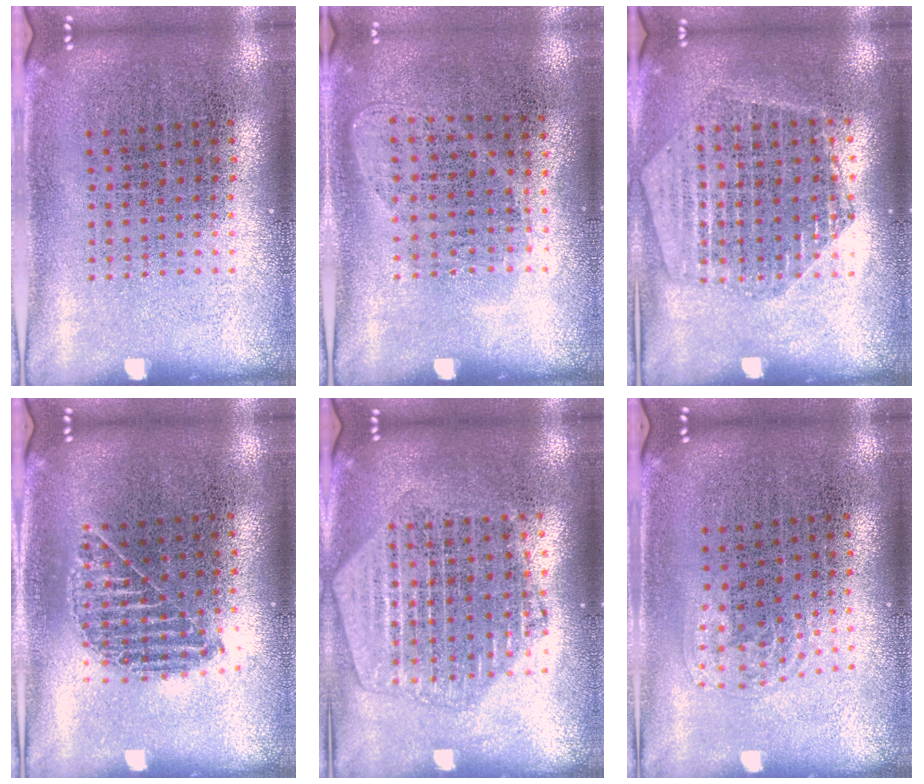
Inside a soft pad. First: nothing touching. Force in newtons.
{"total": 1.0, "press": 0.8, "slide": 0.5}
{"total": 1.7, "press": 1.6, "slide": 0.3}
{"total": 1.0, "press": 0.9, "slide": 0.2}
{"total": 2.1, "press": 1.9, "slide": 0.9}
{"total": 0.9, "press": 0.6, "slide": 0.7}